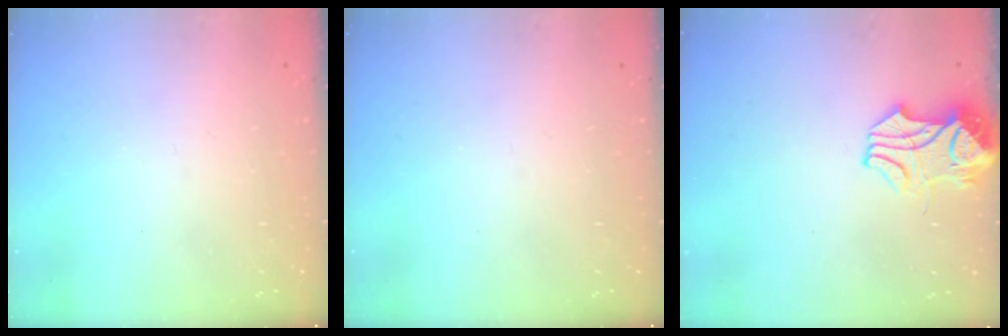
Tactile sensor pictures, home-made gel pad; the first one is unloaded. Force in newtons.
{"total": 0.0}
{"total": 4.2, "press": 4.1, "slide": 0.8}